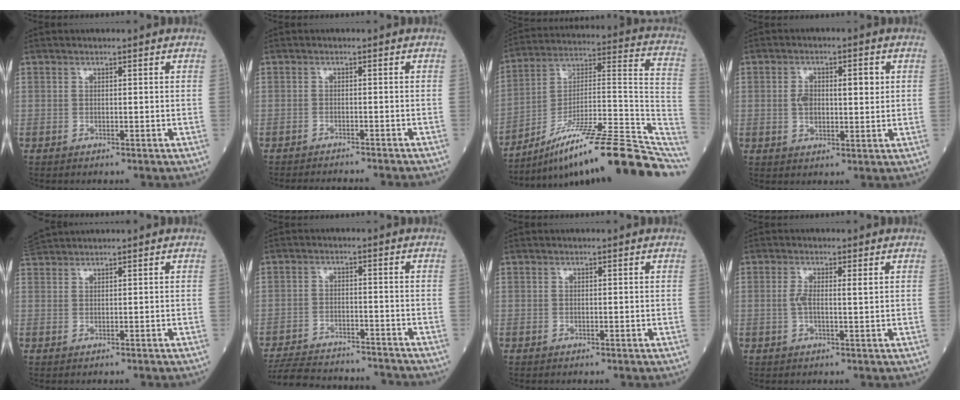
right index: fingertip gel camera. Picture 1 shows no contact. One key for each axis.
{"total": 8.5, "fx": -8.1, "fy": 0.3, "fz": 2.7, "tx": -0.033, "ty": -0.010, "tz": -0.115}
{"total": 23.4, "fx": -17.2, "fy": 2.3, "fz": 15.7, "tx": -0.170, "ty": 0.039, "tz": -0.273}
{"total": 5.3, "fx": 0.9, "fy": 1.9, "fz": 4.8, "tx": -0.094, "ty": 0.012, "tz": 0.014}
{"total": 2.1, "fx": 2.0, "fy": -0.5, "fz": 0.4, "tx": -0.011, "ty": 0.026, "tz": 0.043}
{"total": 15.2, "fx": -14.4, "fy": 2.8, "fz": 4.1, "tx": -0.084, "ty": 0.000, "tz": -0.207}
{"total": 0.0}
{"total": 2.7, "fx": 0.5, "fy": 0.4, "fz": 2.6, "tx": -0.056, "ty": 0.006, "tz": 0.008}